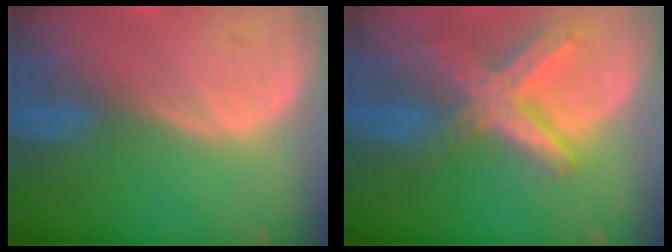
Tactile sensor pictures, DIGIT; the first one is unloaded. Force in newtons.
{"total": 8.5, "press": 7.3, "slide": 4.2}